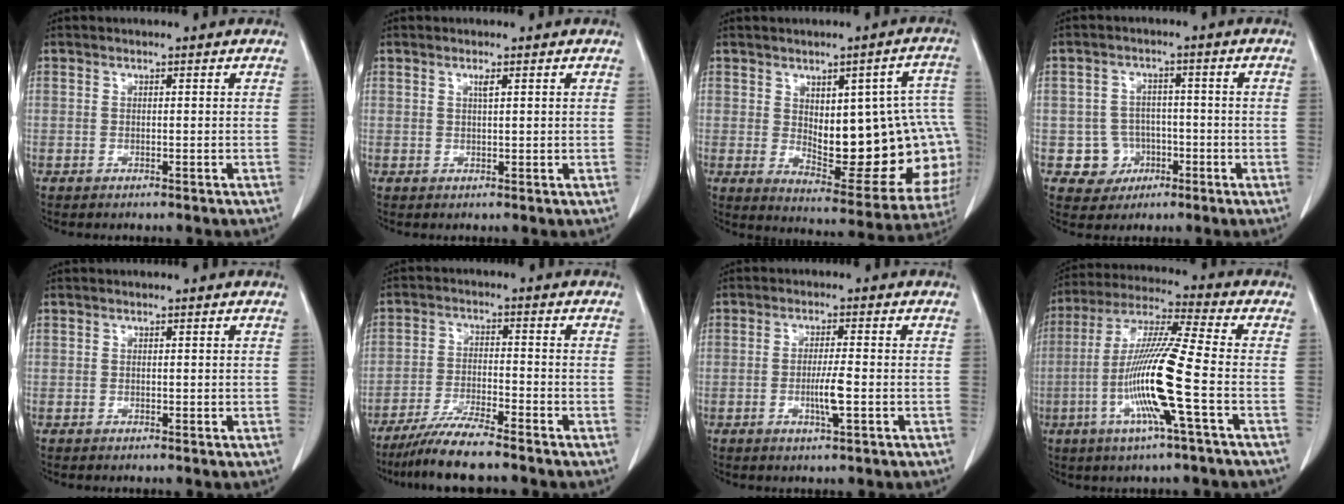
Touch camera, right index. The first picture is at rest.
{"total": 1.1, "force": [0.6, 0.0, 0.9], "torque": [-0.016, -0.002, 0.010]}
{"total": 21.1, "force": [-0.1, 7.5, 19.7], "torque": [-0.185, 0.019, 0.026]}
{"total": 5.1, "force": [-1.4, 4.9, 0.3], "torque": [0.007, 0.014, -0.016]}
{"total": 0.0}
{"total": 6.2, "force": [-5.4, -0.7, 3.0], "torque": [-0.056, -0.025, -0.104]}
{"total": 4.0, "force": [-1.1, 0.0, 3.9], "torque": [-0.073, -0.005, -0.019]}
{"total": 14.5, "force": [-3.9, -0.7, 13.9], "torque": [-0.280, -0.008, -0.084]}